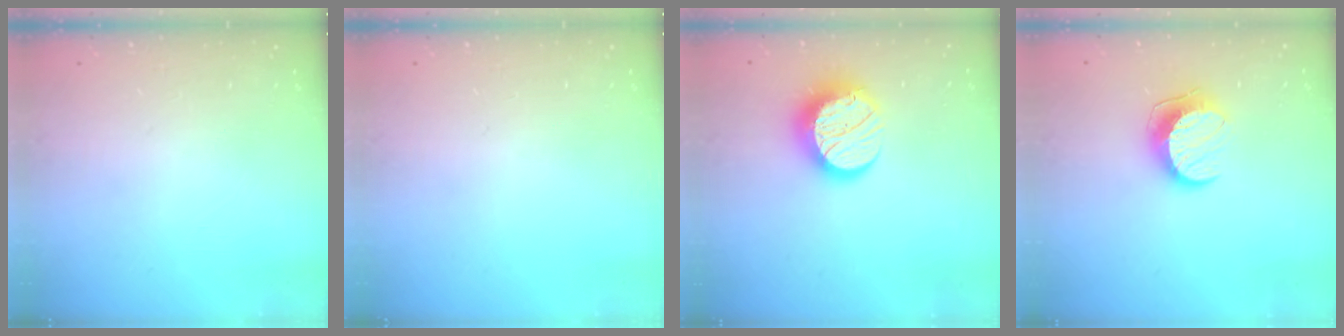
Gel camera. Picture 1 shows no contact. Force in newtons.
{"total": 0.0}
{"total": 13.7, "press": 13.6, "slide": 1.0}
{"total": 10.0, "press": 10.0, "slide": 0.4}